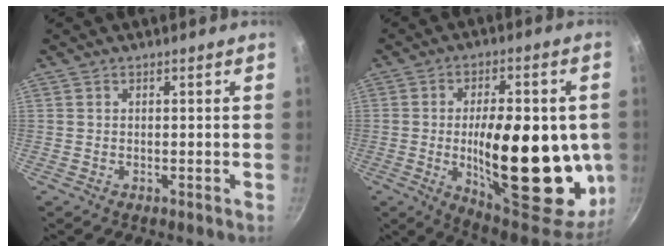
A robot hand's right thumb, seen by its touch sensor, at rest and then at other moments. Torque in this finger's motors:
{"motor_torque": [1.98, 3.03, 2.21, 0.10, 0.72]}